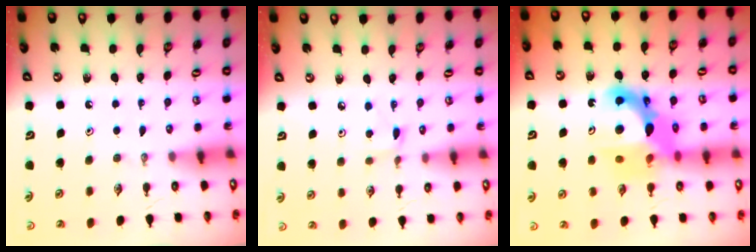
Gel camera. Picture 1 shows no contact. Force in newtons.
{"total": 3.0, "press": 2.9, "slide": 0.4}
{"total": 15.6, "press": 15.5, "slide": 1.6}